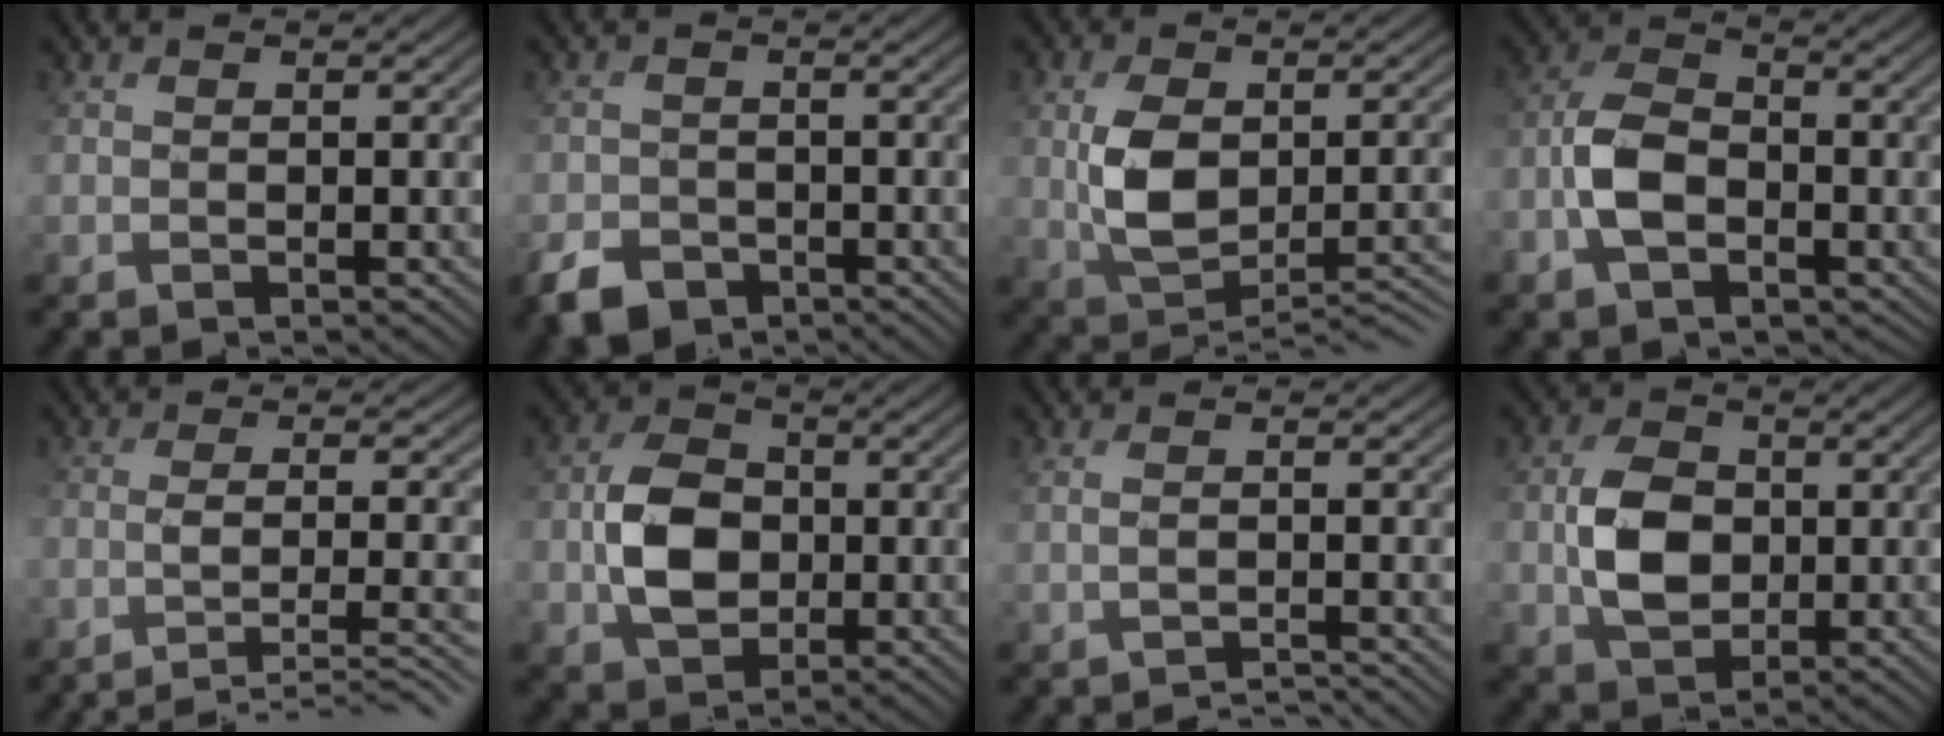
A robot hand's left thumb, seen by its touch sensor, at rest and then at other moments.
{"total": 4.0, "force": [-2.5, 2.7, 1.6], "torque": [-0.041, -0.011, -0.053]}
{"total": 8.3, "force": [-1.7, 4.4, 6.8], "torque": [-0.125, -0.008, -0.029]}
{"total": 6.4, "force": [-2.3, 4.0, 4.4], "torque": [-0.094, 0.006, -0.054]}
{"total": 8.4, "force": [-5.2, 1.8, 6.4], "torque": [-0.096, 0.000, -0.069]}
{"total": 6.9, "force": [-0.9, 5.1, 4.5], "torque": [-0.095, 0.000, -0.021]}
{"total": 2.0, "force": [-1.5, 0.4, 1.3], "torque": [-0.021, 0.000, -0.038]}
{"total": 6.3, "force": [-0.3, 4.7, 4.2], "torque": [-0.090, 0.000, -0.007]}